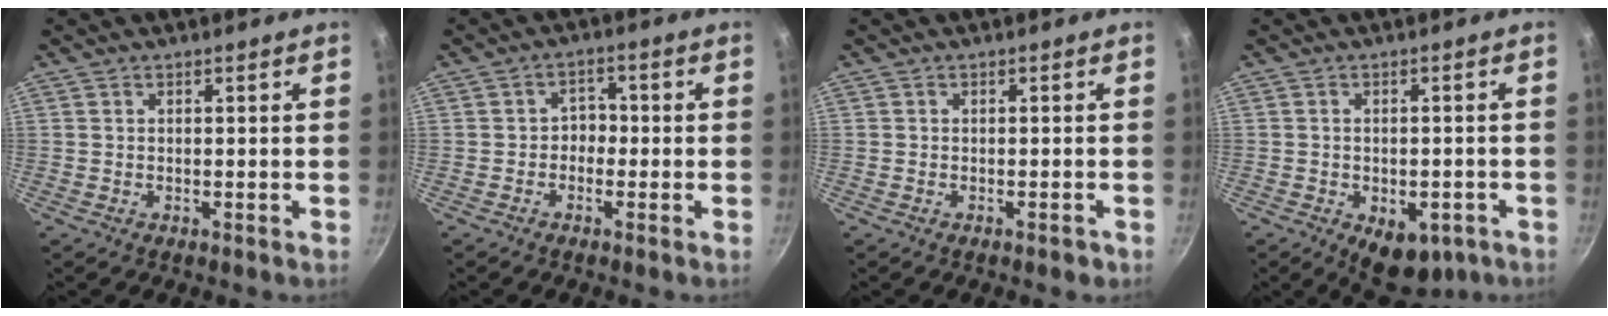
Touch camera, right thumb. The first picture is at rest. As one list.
[{"total": 3.0, "force": [-1.0, 2.4, 1.4], "torque": [0.004, 0.016, -0.021]}, {"total": 1.4, "force": [-0.9, 0.6, 0.9], "torque": [-0.009, 0.012, -0.009]}, {"total": 9.0, "force": [-3.8, 5.3, 6.2], "torque": [-0.048, 0.010, -0.038]}]